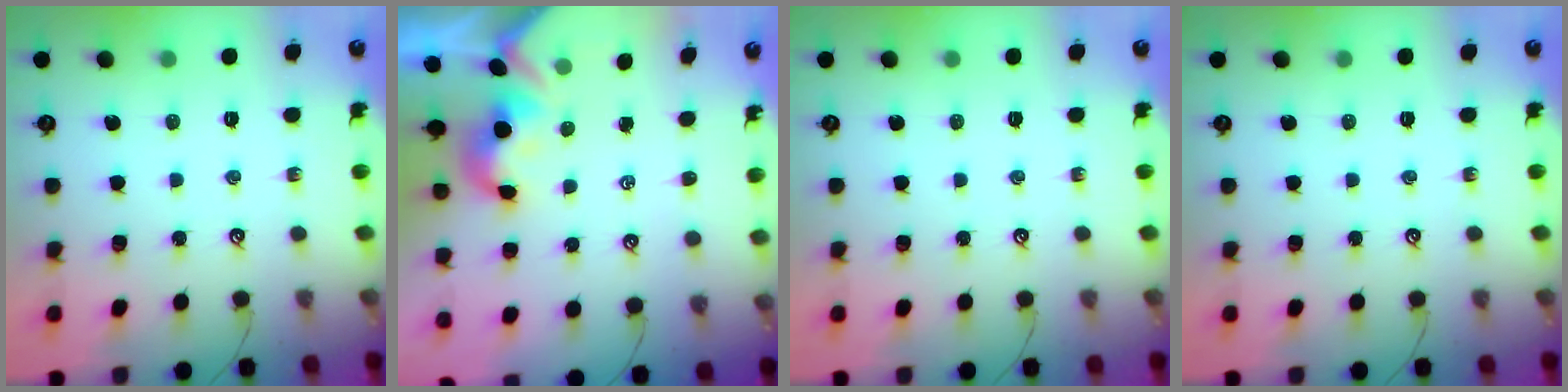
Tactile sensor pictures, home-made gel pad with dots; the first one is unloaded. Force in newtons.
{"total": 2.2, "press": 2.1, "slide": 0.5}
{"total": 0.0}
{"total": 0.0}